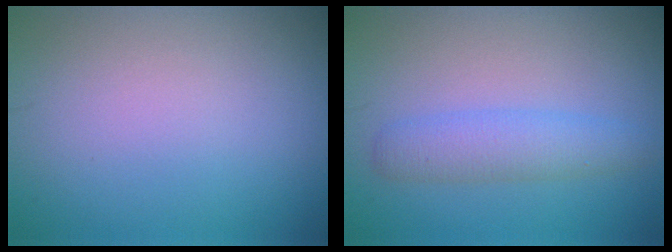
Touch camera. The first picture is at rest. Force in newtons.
{"total": 2.9, "press": 2.9, "slide": 0.1}